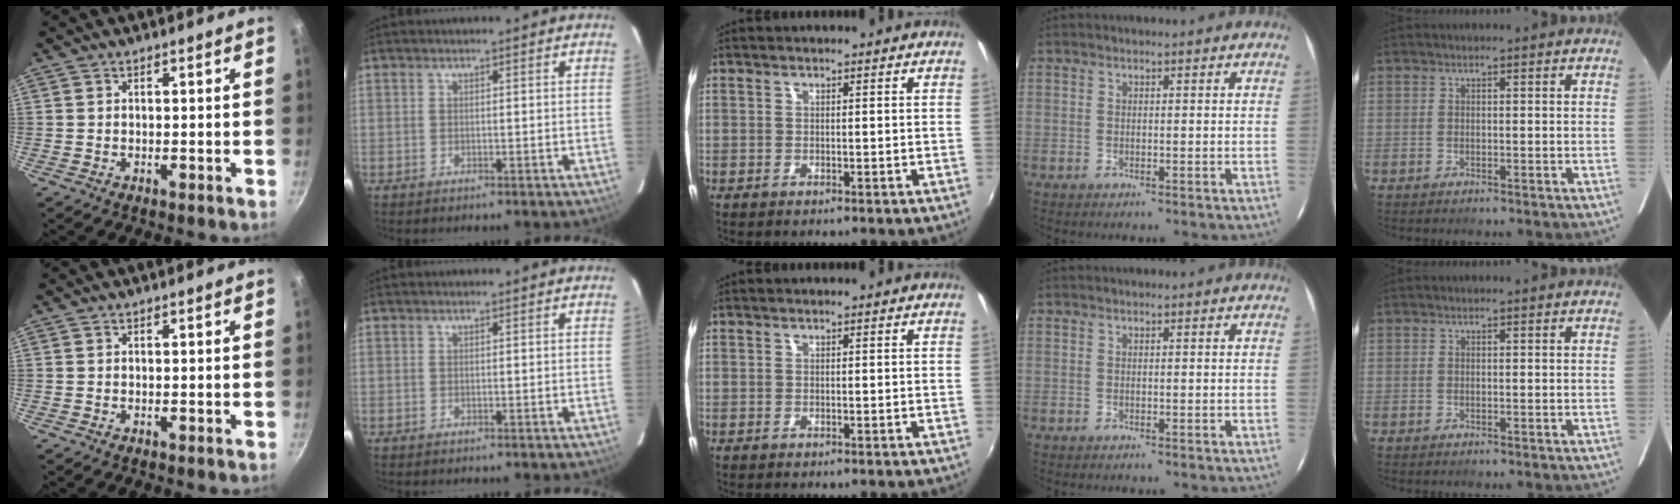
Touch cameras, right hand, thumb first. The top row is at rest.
{}